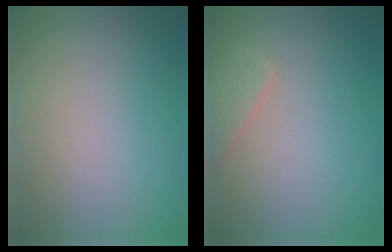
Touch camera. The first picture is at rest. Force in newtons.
{"total": 1.8, "press": 1.8, "slide": 0.1}